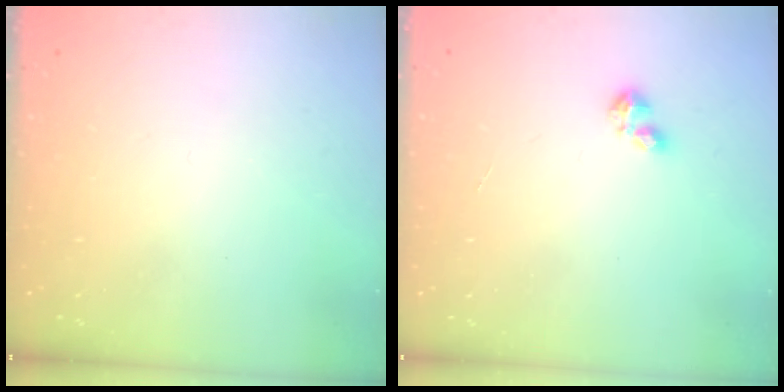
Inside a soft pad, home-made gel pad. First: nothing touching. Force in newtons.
{"total": 1.9, "press": 1.9, "slide": 0.4}